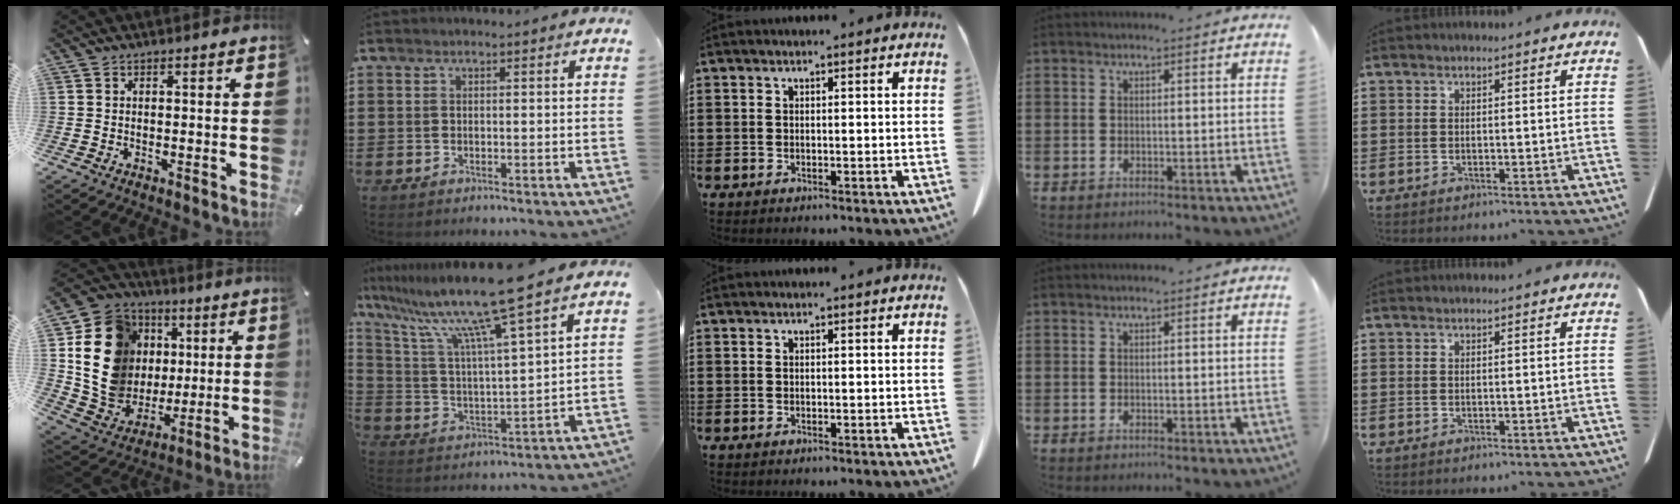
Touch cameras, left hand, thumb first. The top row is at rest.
{"thumb": {"total": 18.8, "force": [3.7, 17.0, 7.2], "torque": [-0.130, -0.012, 0.092]}, "index": {"total": 11.3, "force": [9.2, -0.6, 6.6], "torque": [-0.166, -0.057, 0.146]}}